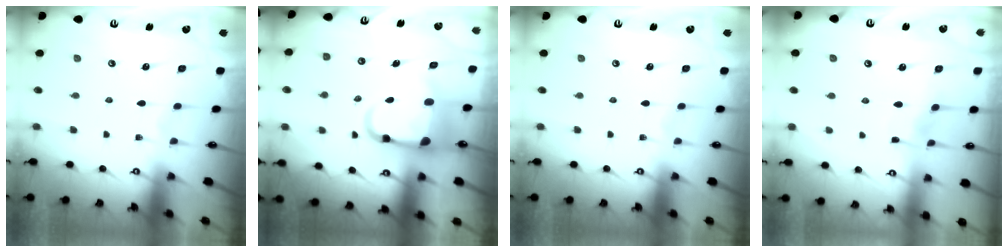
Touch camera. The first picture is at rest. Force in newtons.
{"total": 9.0, "press": 8.7, "slide": 1.9}
{"total": 0.0}
{"total": 3.3, "press": 3.3, "slide": 0.4}